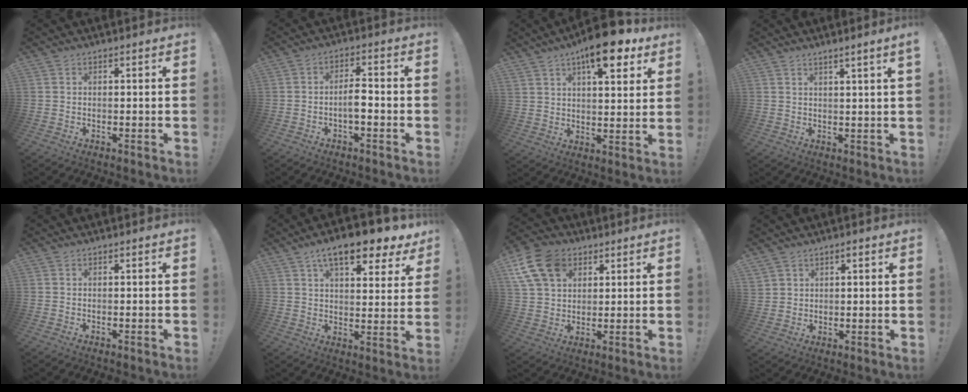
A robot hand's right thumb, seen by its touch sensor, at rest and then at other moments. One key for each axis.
{"total": 5.6, "fx": -1.8, "fy": 2.0, "fz": 4.9, "tx": -0.091, "ty": 0.008, "tz": -0.031}
{"total": 15.4, "fx": 9.1, "fy": 7.2, "fz": 10.1, "tx": -0.131, "ty": -0.056, "tz": 0.152}
{"total": 2.7, "fx": 1.7, "fy": -0.8, "fz": 1.9, "tx": -0.026, "ty": -0.011, "tz": 0.025}
{"total": 0.0}
{"total": 13.4, "fx": 8.6, "fy": 4.6, "fz": 9.1, "tx": -0.134, "ty": -0.054, "tz": 0.142}
{"total": 14.8, "fx": 6.4, "fy": 10.6, "fz": 7.9, "tx": -0.150, "ty": -0.027, "tz": 0.128}
{"total": 5.2, "fx": 2.9, "fy": 4.3, "fz": 0.4, "tx": 0.003, "ty": -0.024, "tz": 0.057}